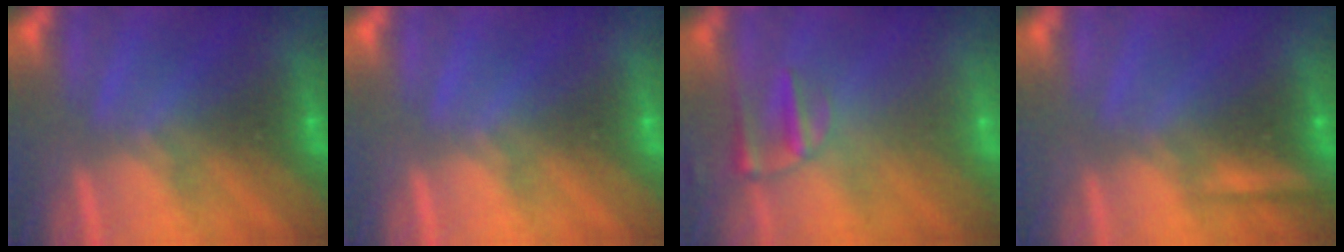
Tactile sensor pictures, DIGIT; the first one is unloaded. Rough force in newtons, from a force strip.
{"total": 0.0}
{"total": 2.4}
{"total": 2.3}